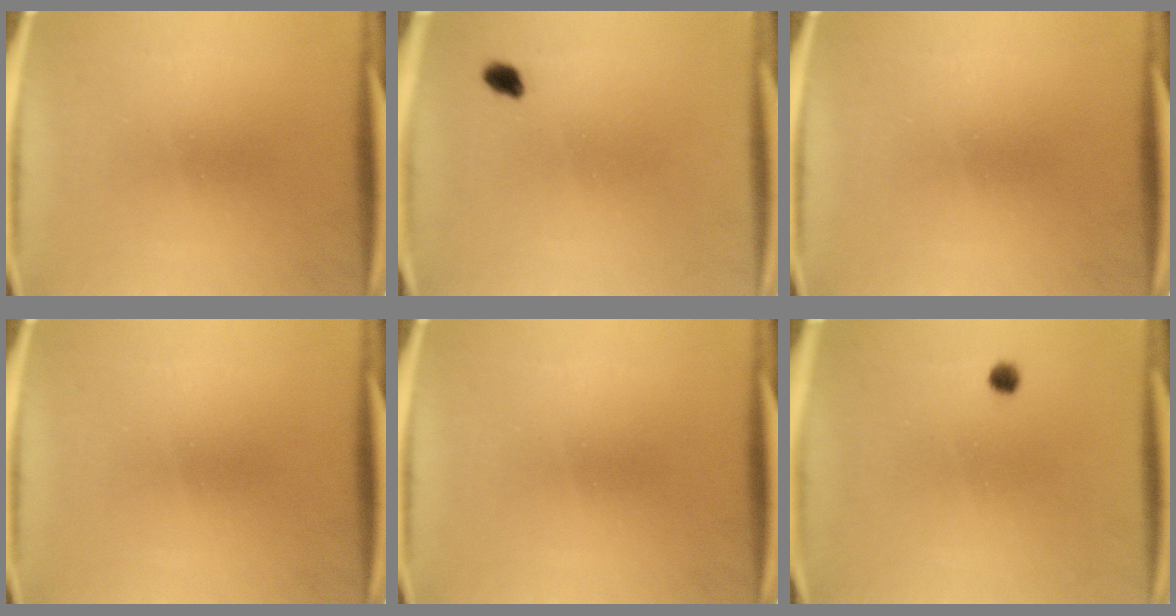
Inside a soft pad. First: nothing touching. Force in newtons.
{"total": 1.9}
{"total": 0.0}
{"total": 0.0}
{"total": 0.0}
{"total": 1.3}